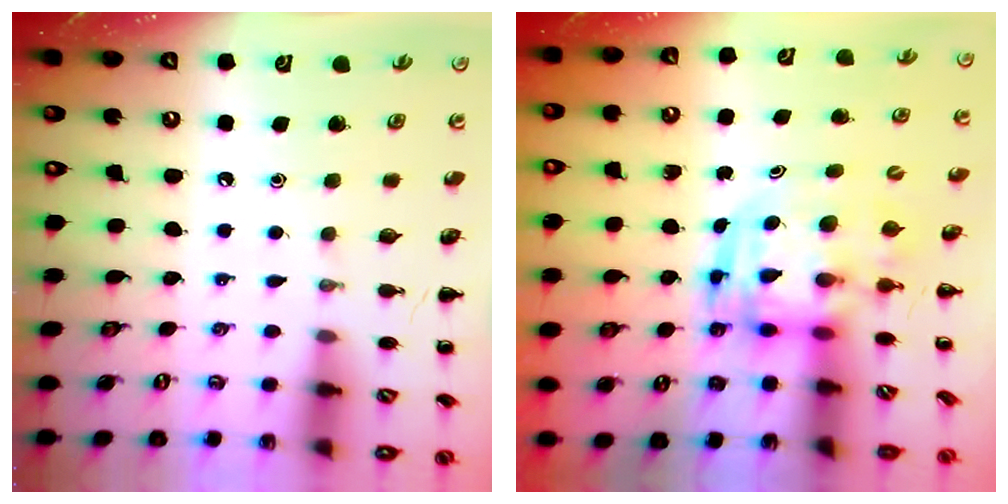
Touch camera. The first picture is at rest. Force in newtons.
{"total": 3.6, "press": 3.5, "slide": 0.7}